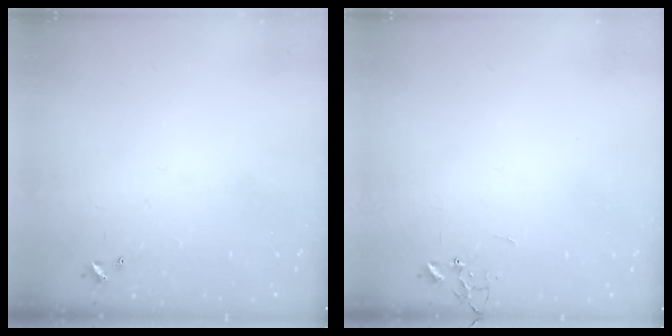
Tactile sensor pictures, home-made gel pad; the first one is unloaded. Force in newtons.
{"total": 0.0}